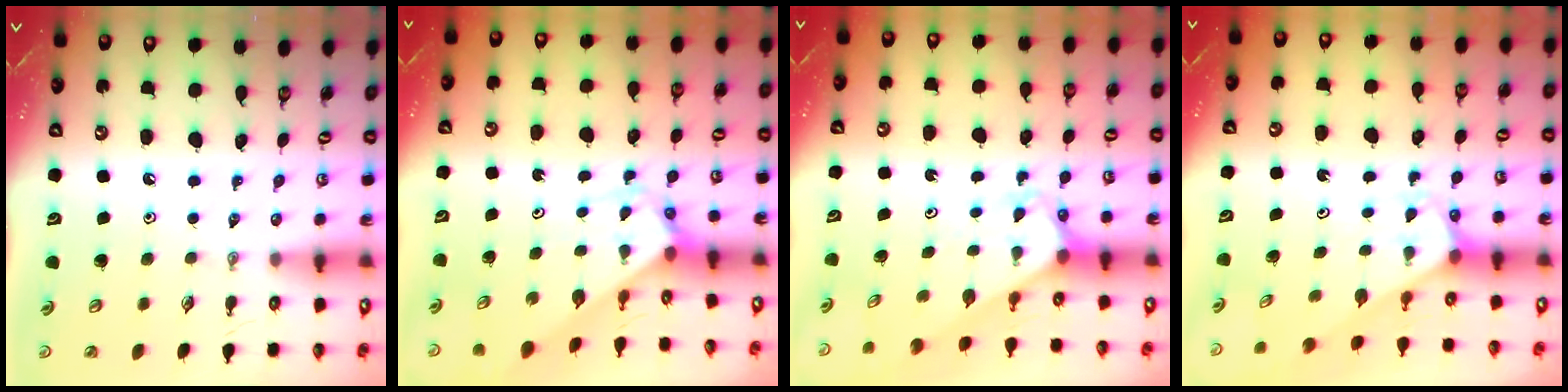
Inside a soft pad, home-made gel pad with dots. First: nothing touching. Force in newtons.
{"total": 2.7, "press": 2.7, "slide": 0.1}
{"total": 2.6, "press": 2.6, "slide": 0.2}
{"total": 2.2, "press": 2.2, "slide": 0.1}